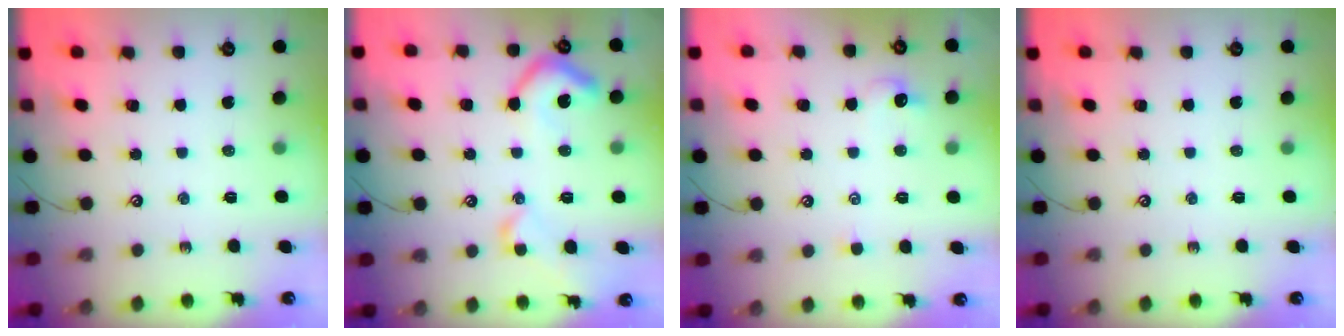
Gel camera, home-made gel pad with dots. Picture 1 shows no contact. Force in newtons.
{"total": 9.8, "press": 9.7, "slide": 1.3}
{"total": 1.0, "press": 0.9, "slide": 0.6}
{"total": 0.0}